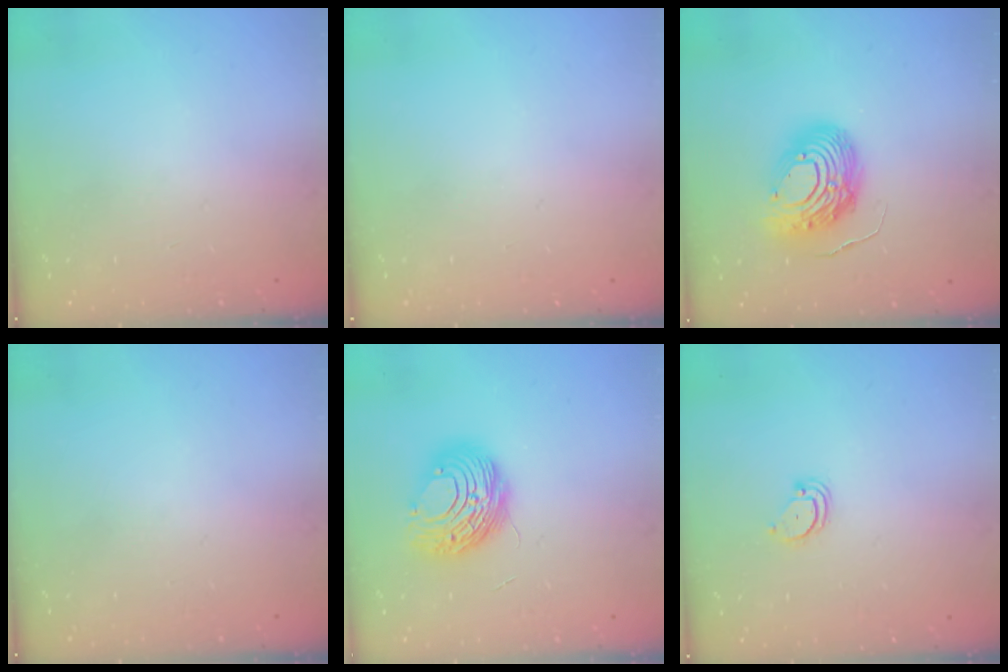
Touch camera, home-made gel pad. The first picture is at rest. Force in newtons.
{"total": 0.0}
{"total": 13.4, "press": 13.4, "slide": 1.3}
{"total": 0.0}
{"total": 10.6, "press": 10.5, "slide": 1.5}
{"total": 3.0, "press": 3.0, "slide": 0.2}